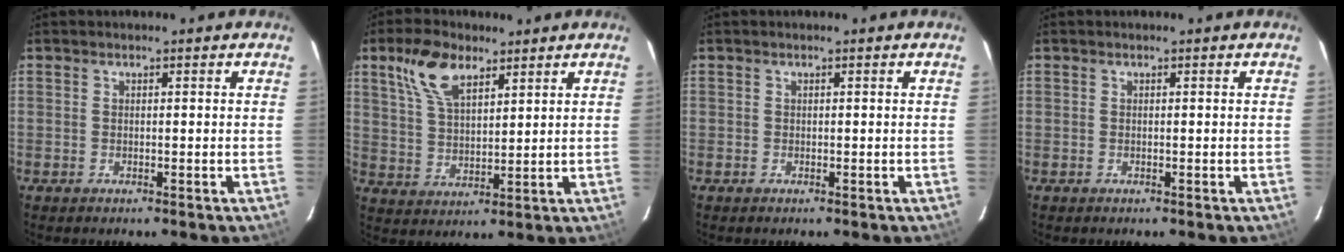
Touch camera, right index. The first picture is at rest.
{"total": 9.5, "force": [5.6, 4.4, 6.2], "torque": [-0.125, 0.019, 0.112]}
{"total": 0.0}
{"total": 0.0}